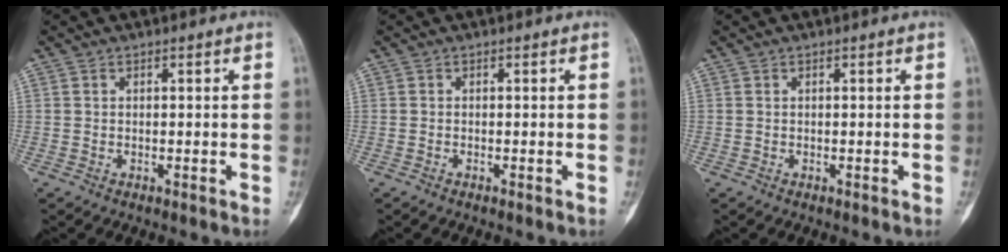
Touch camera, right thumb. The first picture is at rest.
{"total": 0.0}
{"total": 0.0}